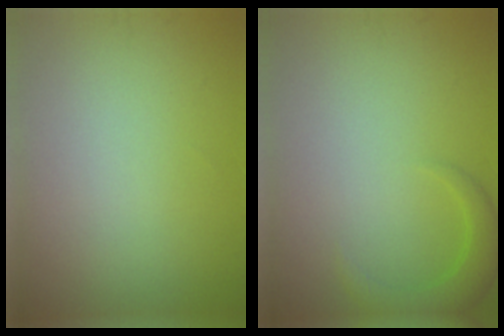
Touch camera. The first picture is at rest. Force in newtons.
{"total": 2.5, "press": 2.5, "slide": 0.3}